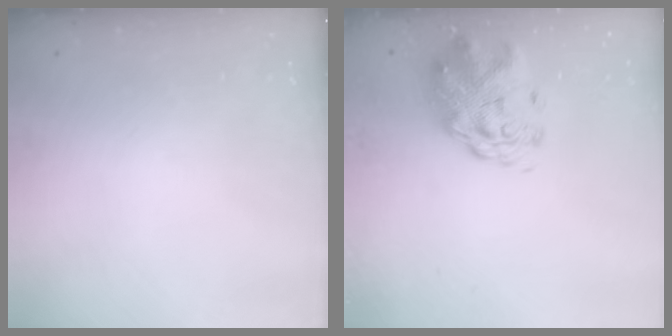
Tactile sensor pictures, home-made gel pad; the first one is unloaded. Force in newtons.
{"total": 2.9, "press": 2.7, "slide": 1.1}